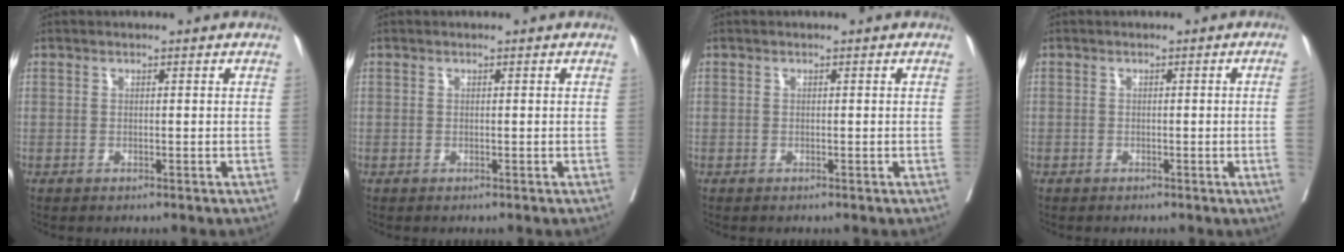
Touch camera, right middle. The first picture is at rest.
{"total": 0.0}
{"total": 0.0}
{"total": 1.8, "force": [-0.3, -0.7, 1.7], "torque": [-0.017, -0.002, -0.004]}